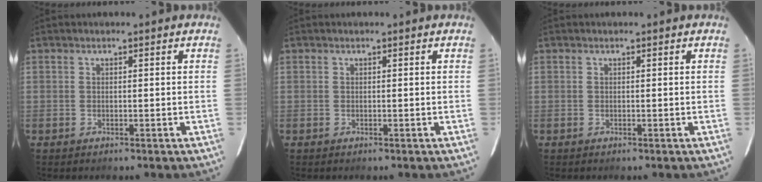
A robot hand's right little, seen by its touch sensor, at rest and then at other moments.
{"total": 0.0}
{"total": 0.0}